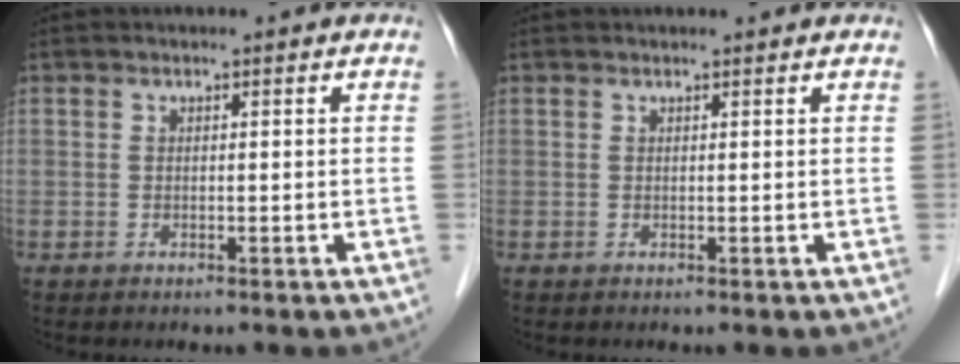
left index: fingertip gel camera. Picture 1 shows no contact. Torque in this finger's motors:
{"motor_torque": [0.10, -0.03, 0.00, 0.00]}